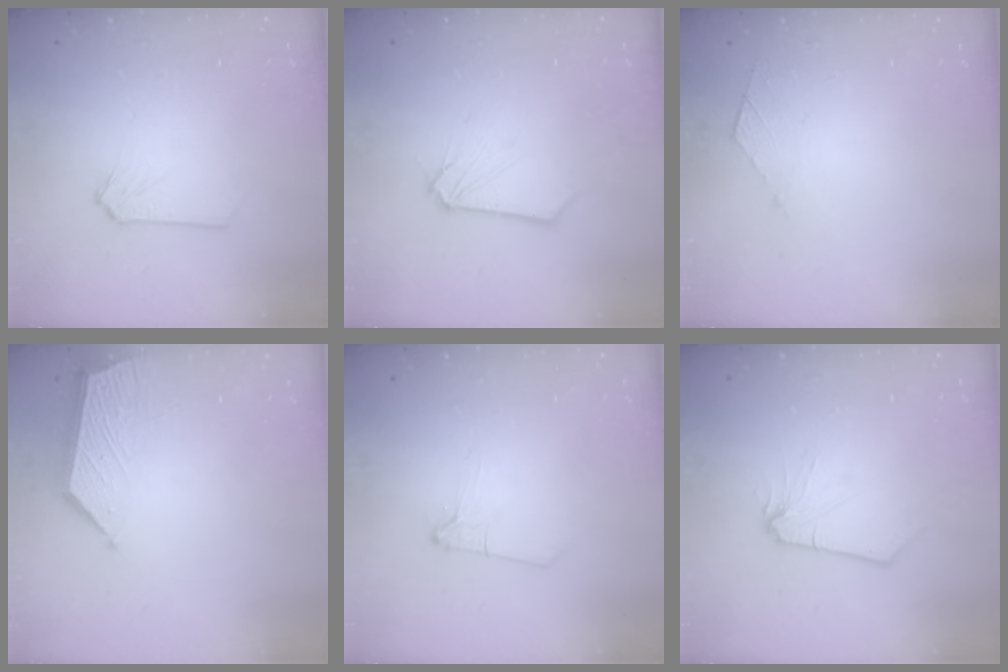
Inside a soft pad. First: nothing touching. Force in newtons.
{"total": 1.1, "press": 1.1, "slide": 0.1}
{"total": 4.8, "press": 4.7, "slide": 0.6}
{"total": 7.3, "press": 7.3, "slide": 0.5}
{"total": 2.0, "press": 2.0, "slide": 0.4}
{"total": 0.0}